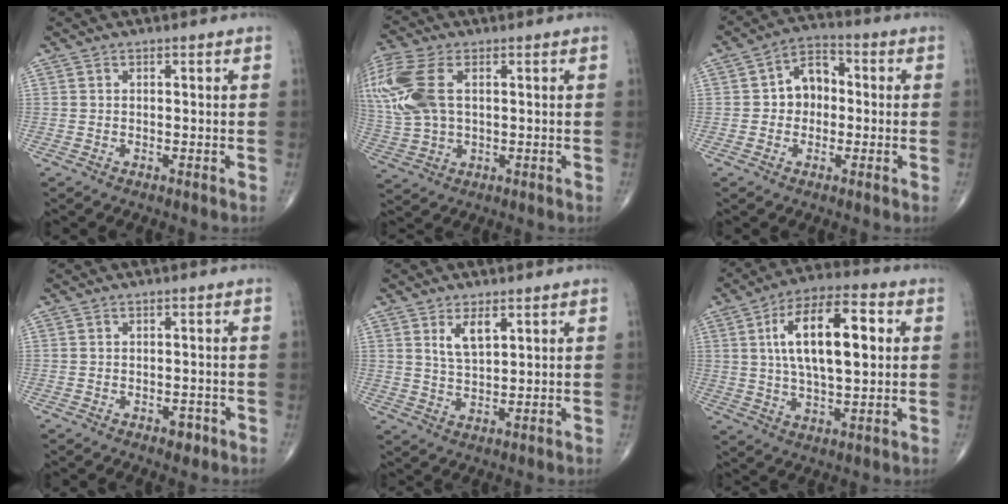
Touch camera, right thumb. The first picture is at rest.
{"total": 13.4, "force": [3.1, 7.6, 10.6], "torque": [-0.285, 0.008, 0.065]}
{"total": 7.2, "force": [0.1, 5.5, 4.7], "torque": [-0.046, 0.023, -0.011]}
{"total": 2.0, "force": [-1.1, 1.2, 1.2], "torque": [-0.008, 0.005, -0.013]}
{"total": 4.7, "force": [2.4, 2.0, 3.6], "torque": [-0.060, -0.016, 0.048]}
{"total": 17.1, "force": [3.5, 7.3, 15.0], "torque": [-0.246, 0.011, 0.056]}